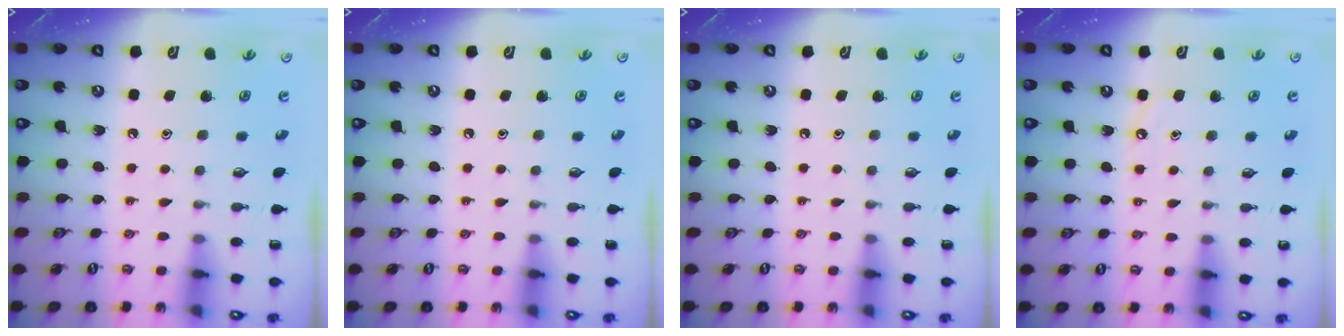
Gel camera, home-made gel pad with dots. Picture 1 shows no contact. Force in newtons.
{"total": 0.0}
{"total": 0.0}
{"total": 3.9, "press": 3.9, "slide": 0.5}